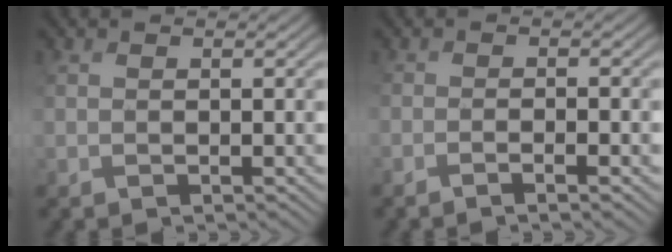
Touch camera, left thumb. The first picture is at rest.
{"total": 2.4, "force": [-1.8, 0.3, 1.5], "torque": [-0.020, 0.007, -0.039]}